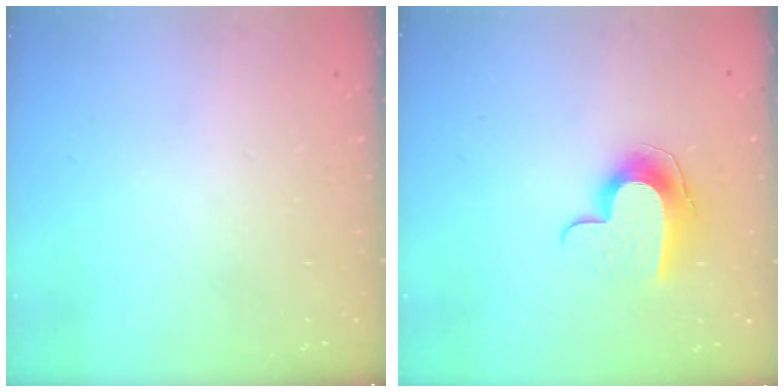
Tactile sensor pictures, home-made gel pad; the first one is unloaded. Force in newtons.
{"total": 10.4, "press": 10.4, "slide": 0.1}